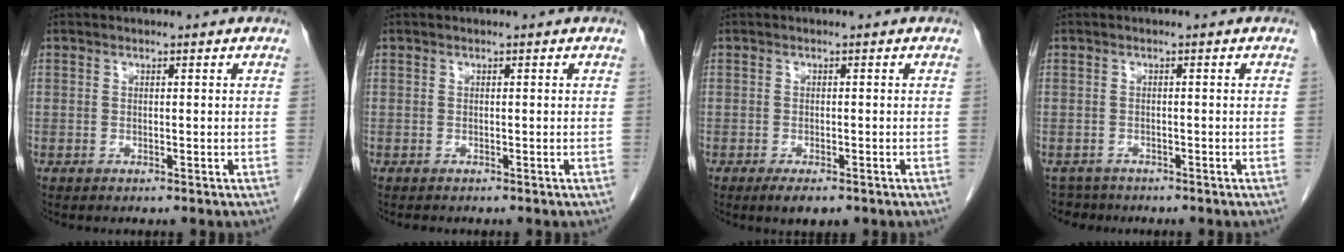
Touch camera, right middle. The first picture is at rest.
{"total": 0.9, "force": [-0.8, 0.3, 0.3], "torque": [-0.008, -0.001, -0.009]}
{"total": 3.2, "force": [-2.2, 1.1, 2.2], "torque": [-0.035, -0.005, -0.028]}
{"total": 2.4, "force": [-2.1, 1.0, -0.7], "torque": [0.009, -0.002, -0.038]}